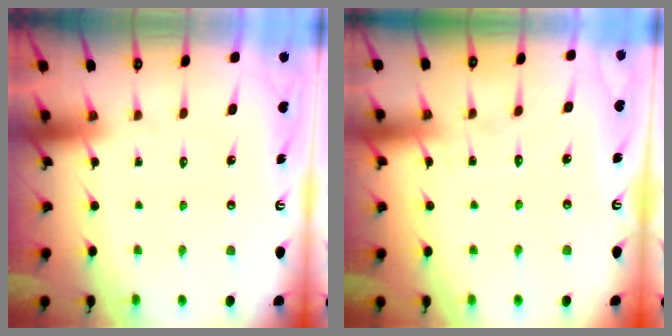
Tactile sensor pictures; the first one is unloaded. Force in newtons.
{"total": 3.8, "press": 3.8, "slide": 0.3}